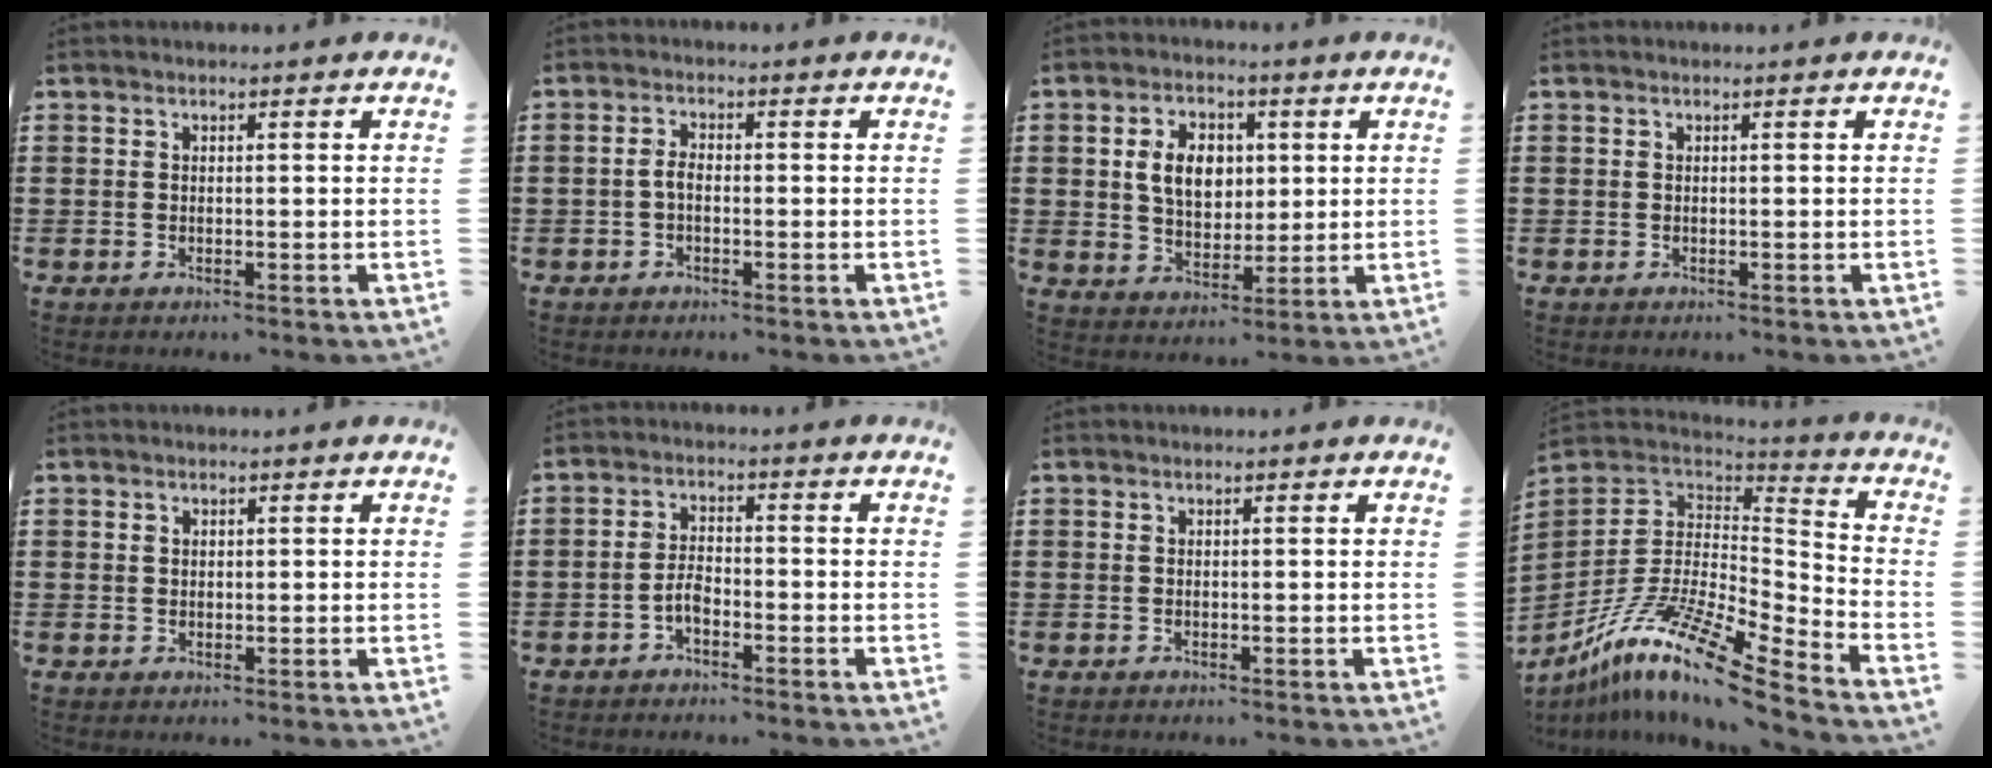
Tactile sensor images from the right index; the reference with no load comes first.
{"total": 2.1, "force": [-0.6, 0.9, 1.8], "torque": [-0.042, -0.001, -0.014]}
{"total": 7.3, "force": [1.3, 5.3, 4.8], "torque": [-0.101, 0.010, 0.016]}
{"total": 0.0}
{"total": 0.8, "force": [0.5, 0.6, 0.2], "torque": [-0.006, 0.003, 0.009]}
{"total": 3.1, "force": [-1.7, 1.5, 2.2], "torque": [-0.050, 0.005, -0.036]}
{"total": 0.0}
{"total": 14.1, "force": [-9.5, 2.5, 10.1], "torque": [-0.206, 0.012, -0.185]}